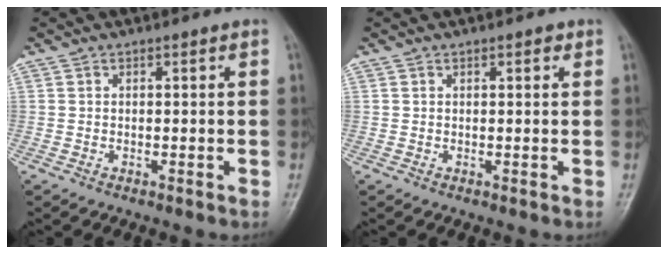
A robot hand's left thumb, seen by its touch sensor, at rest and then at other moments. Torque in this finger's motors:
{"motor_torque": [-0.41, 0.11, -0.51, -0.03, 0.02]}